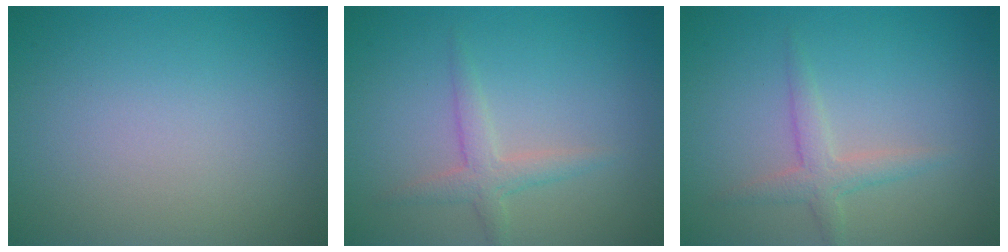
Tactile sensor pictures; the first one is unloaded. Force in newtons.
{"total": 2.1, "press": 2.1, "slide": 0.1}
{"total": 2.1, "press": 2.1, "slide": 0.1}